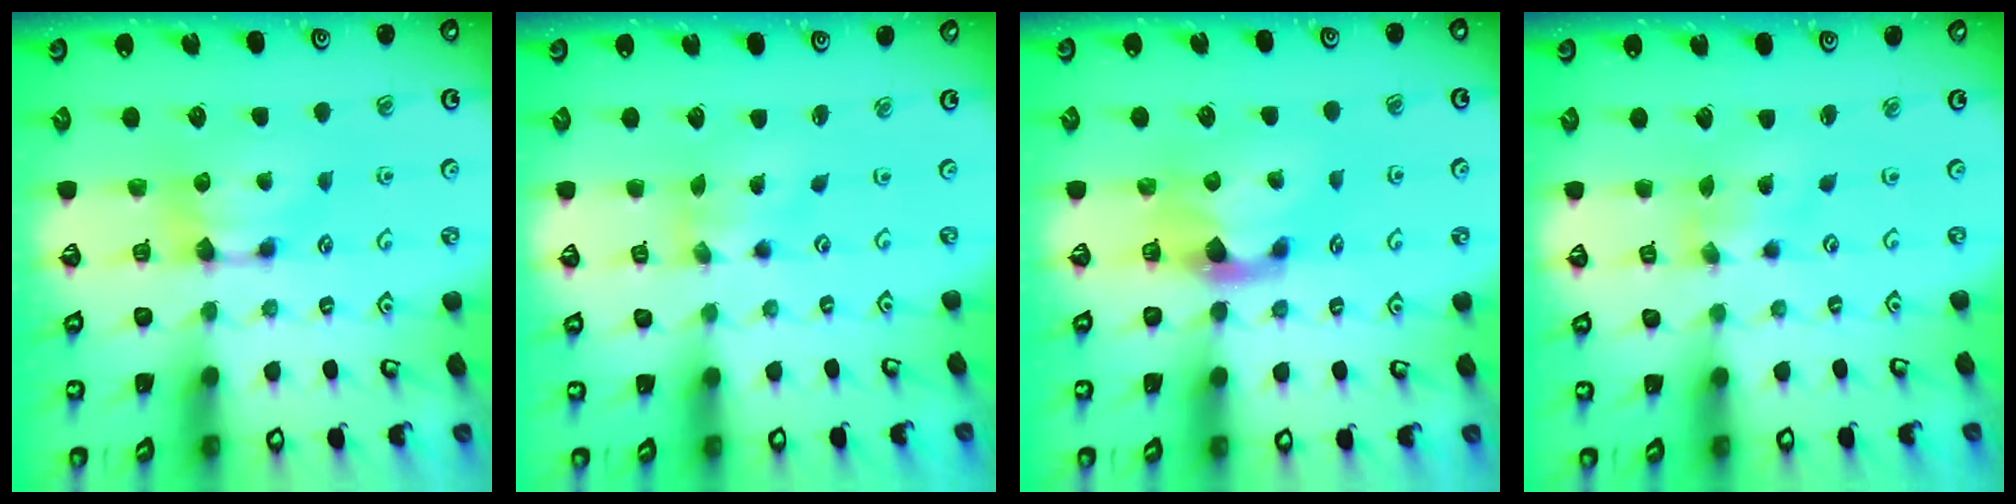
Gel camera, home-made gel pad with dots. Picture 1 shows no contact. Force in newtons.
{"total": 1.2, "press": 0.0, "slide": 1.2}
{"total": 2.0, "press": 1.6, "slide": 1.2}
{"total": 1.8, "press": 1.6, "slide": 0.9}